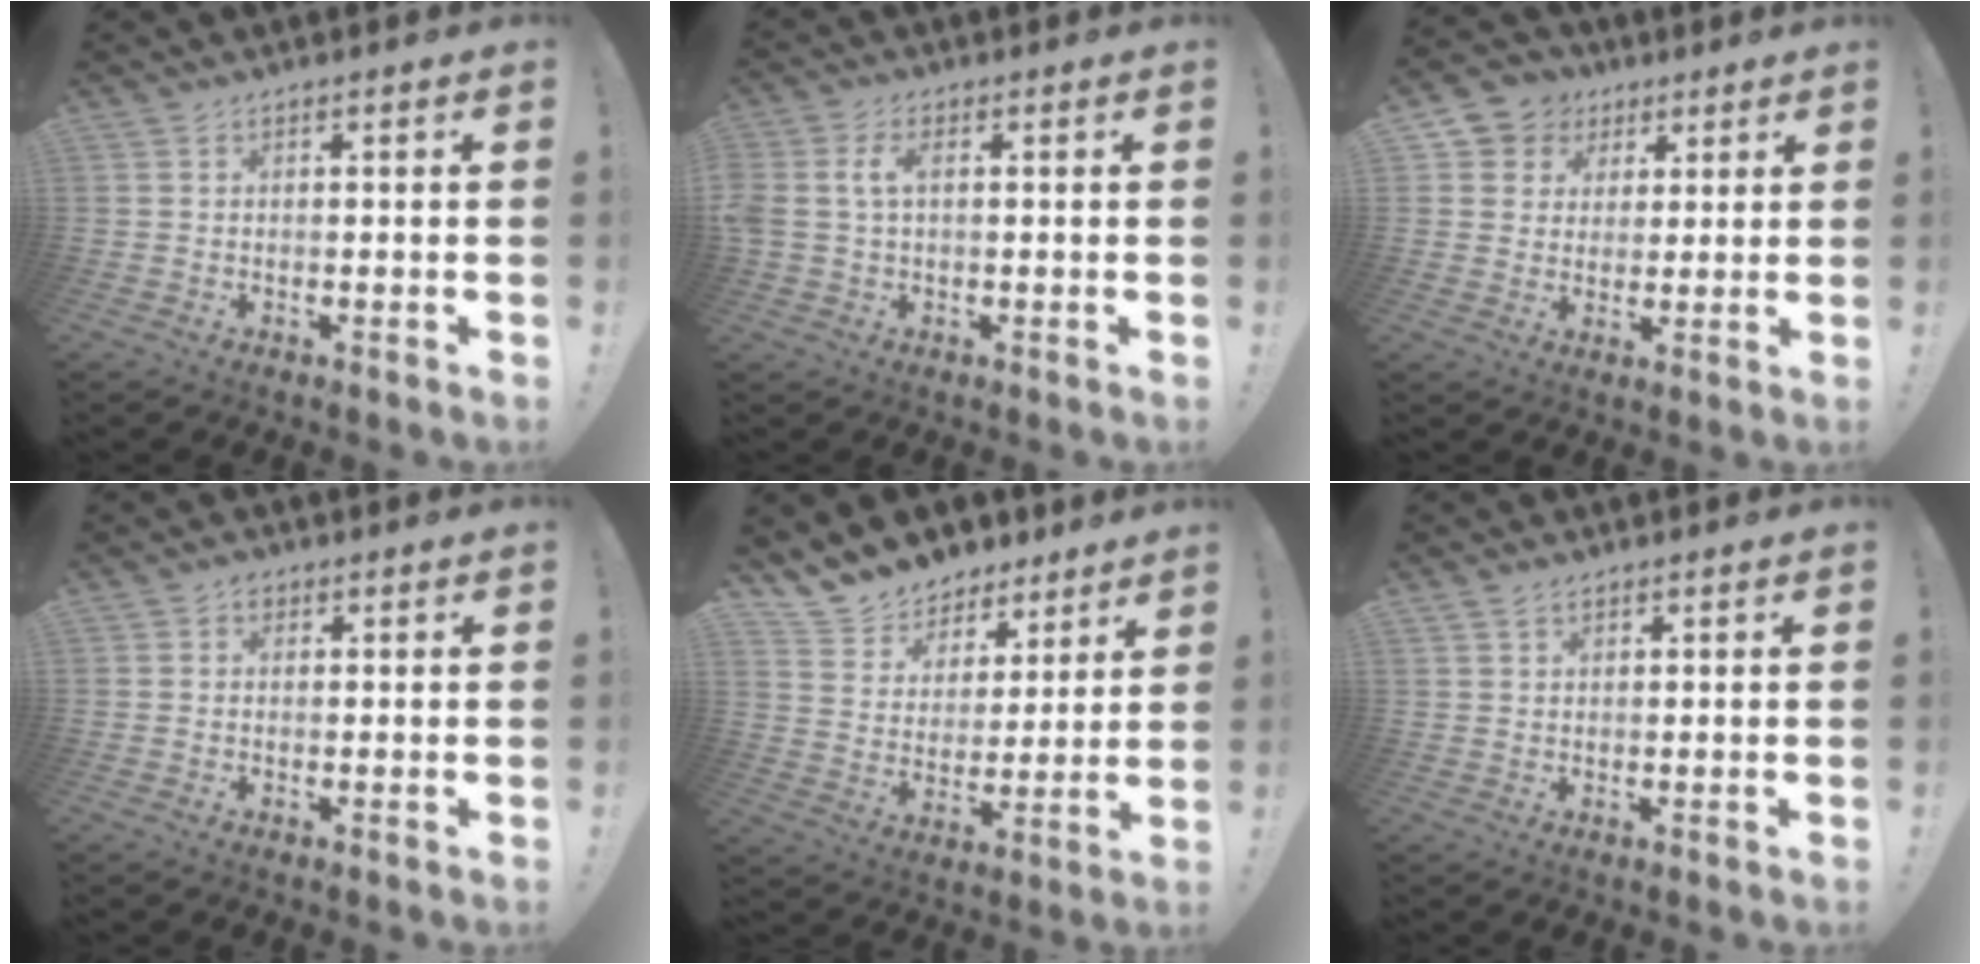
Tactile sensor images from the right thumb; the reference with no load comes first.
{"total": 5.7, "force": [0.7, 3.3, 4.6], "torque": [-0.101, 0.008, 0.014]}
{"total": 7.6, "force": [2.4, 7.1, 1.4], "torque": [-0.014, -0.013, 0.051]}
{"total": 1.4, "force": [0.3, 1.2, 0.7], "torque": [-0.007, 0.001, 0.004]}
{"total": 10.3, "force": [8.4, 5.9, 0.6], "torque": [-0.025, -0.073, 0.161]}
{"total": 1.8, "force": [1.4, 1.0, 0.7], "torque": [-0.009, -0.003, 0.026]}